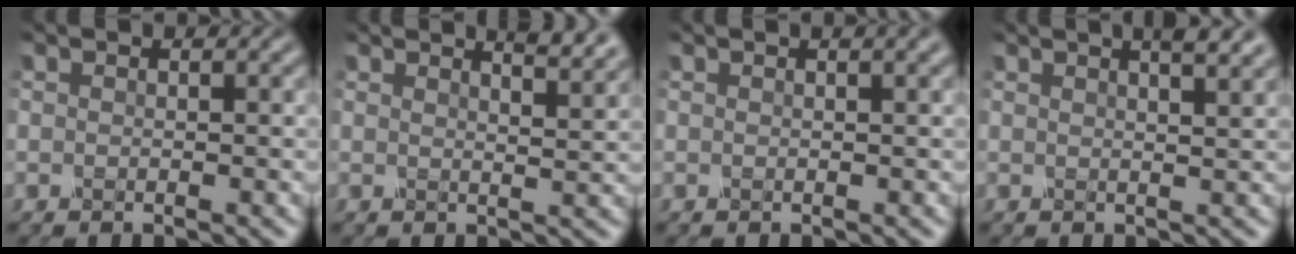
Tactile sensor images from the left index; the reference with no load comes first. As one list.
[{"total": 3.8, "force": [3.1, 0.9, 2.0], "torque": [-0.013, 0.016, 0.020]}, {"total": 1.5, "force": [0.8, 0.4, 1.1], "torque": [-0.012, 0.001, 0.008]}, {"total": 4.1, "force": [2.7, 1.3, 2.8], "torque": [-0.015, 0.020, 0.008]}]